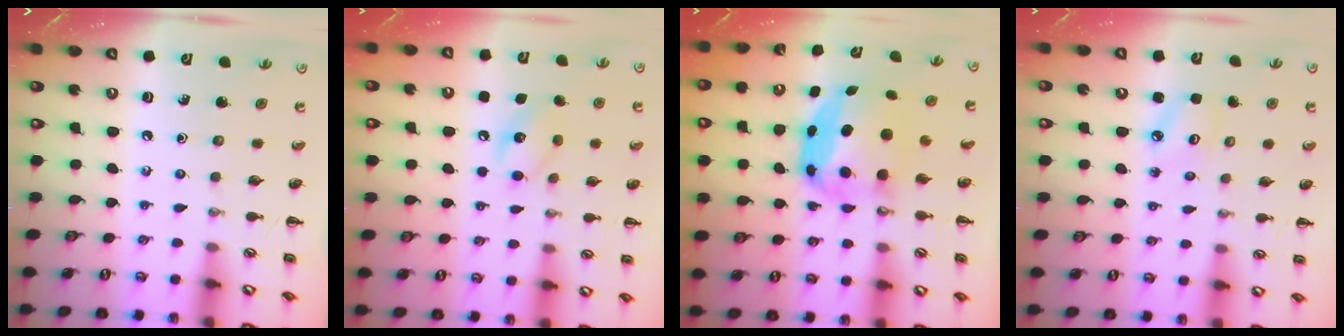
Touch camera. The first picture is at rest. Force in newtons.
{"total": 9.4, "press": 9.3, "slide": 1.1}
{"total": 6.5, "press": 6.4, "slide": 0.9}
{"total": 3.5, "press": 3.4, "slide": 0.5}